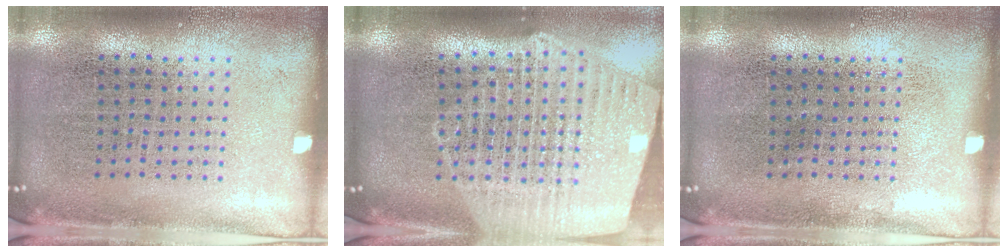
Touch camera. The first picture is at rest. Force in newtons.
{"total": 2.4, "press": 2.2, "slide": 1.1}
{"total": 0.0}